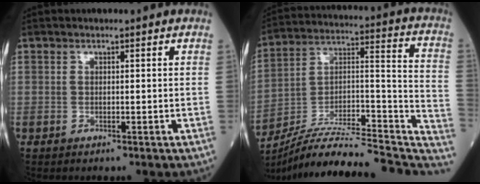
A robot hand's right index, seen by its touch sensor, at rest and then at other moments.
{"total": 23.2, "force": [-20.4, 2.8, 10.6], "torque": [-0.127, 0.042, -0.315]}